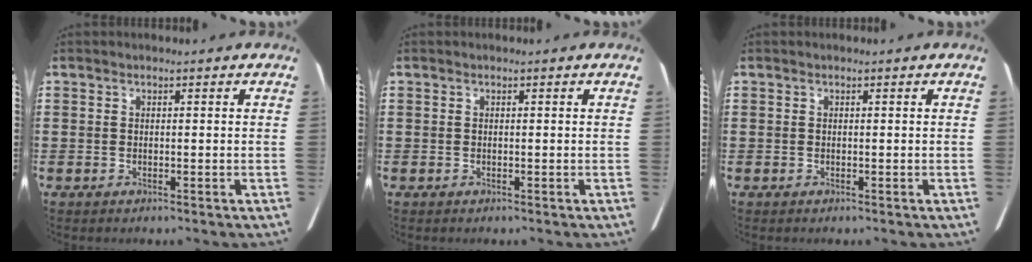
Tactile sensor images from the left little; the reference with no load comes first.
{"total": 0.0}
{"total": 0.0}